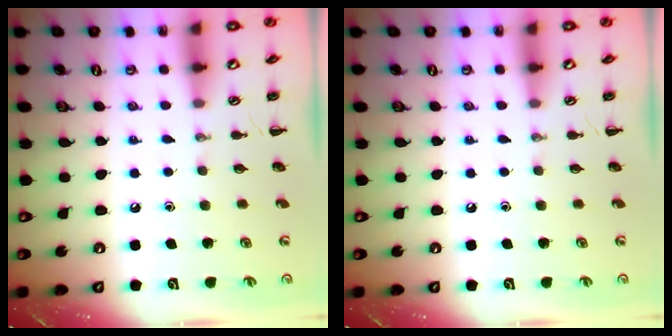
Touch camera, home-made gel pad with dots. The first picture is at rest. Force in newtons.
{"total": 0.0}